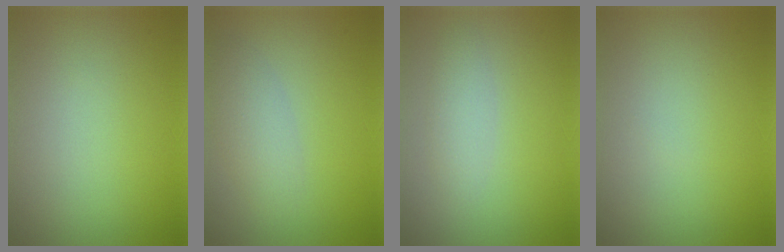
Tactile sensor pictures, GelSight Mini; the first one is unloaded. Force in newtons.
{"total": 2.5, "press": 2.5, "slide": 0.1}
{"total": 1.7, "press": 1.7, "slide": 0.1}
{"total": 0.0}